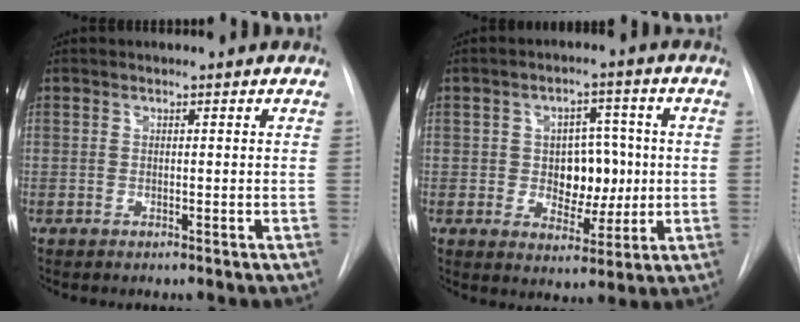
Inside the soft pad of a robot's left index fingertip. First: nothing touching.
{"total": 8.0, "force": [-0.7, 5.4, 5.8], "torque": [-0.082, 0.011, 0.001]}